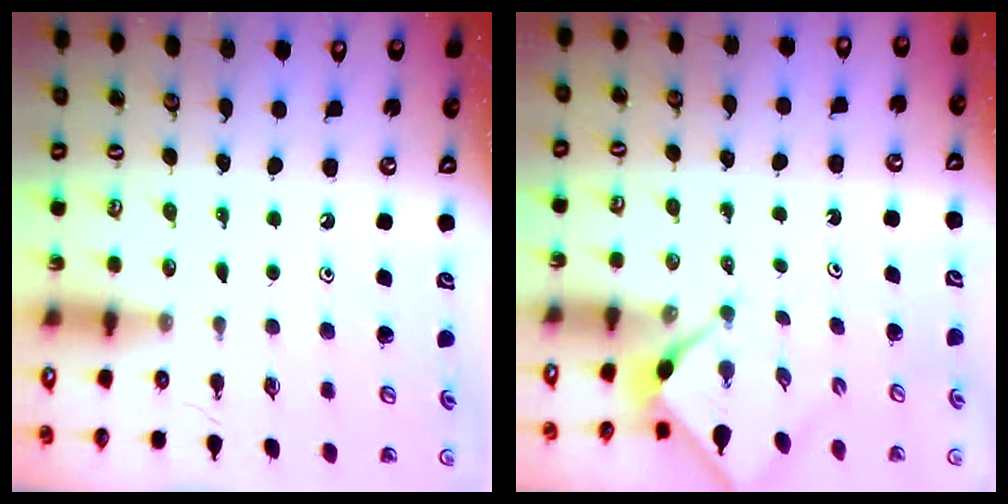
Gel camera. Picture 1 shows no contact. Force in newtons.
{"total": 2.2, "press": 2.2, "slide": 0.2}